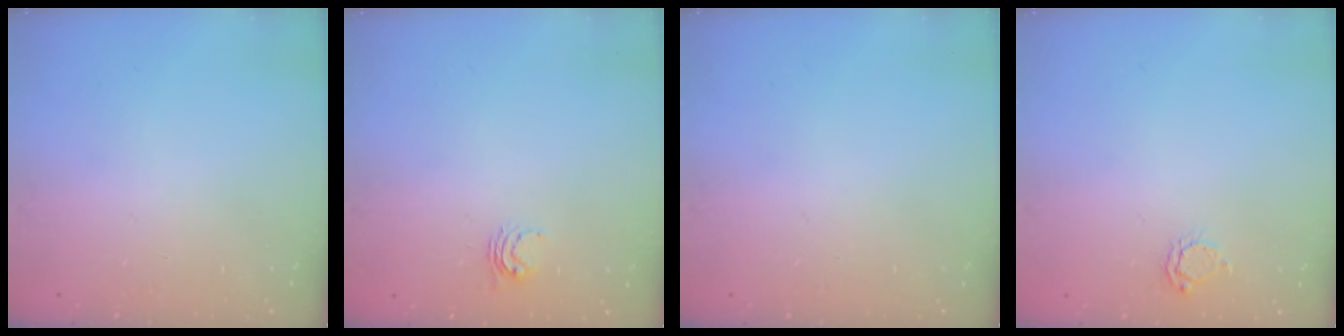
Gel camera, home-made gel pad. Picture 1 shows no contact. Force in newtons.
{"total": 3.7, "press": 3.6, "slide": 0.3}
{"total": 0.0}
{"total": 3.8, "press": 3.8, "slide": 0.7}